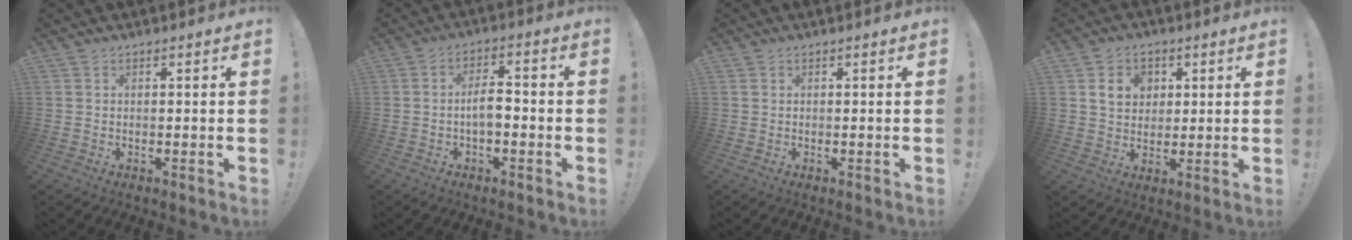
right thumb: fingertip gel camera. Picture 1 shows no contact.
{"total": 6.2, "force": [-1.5, 2.7, 5.4], "torque": [-0.109, 0.010, -0.030]}
{"total": 0.0}
{"total": 8.3, "force": [2.8, 6.9, 3.5], "torque": [-0.053, -0.003, 0.056]}